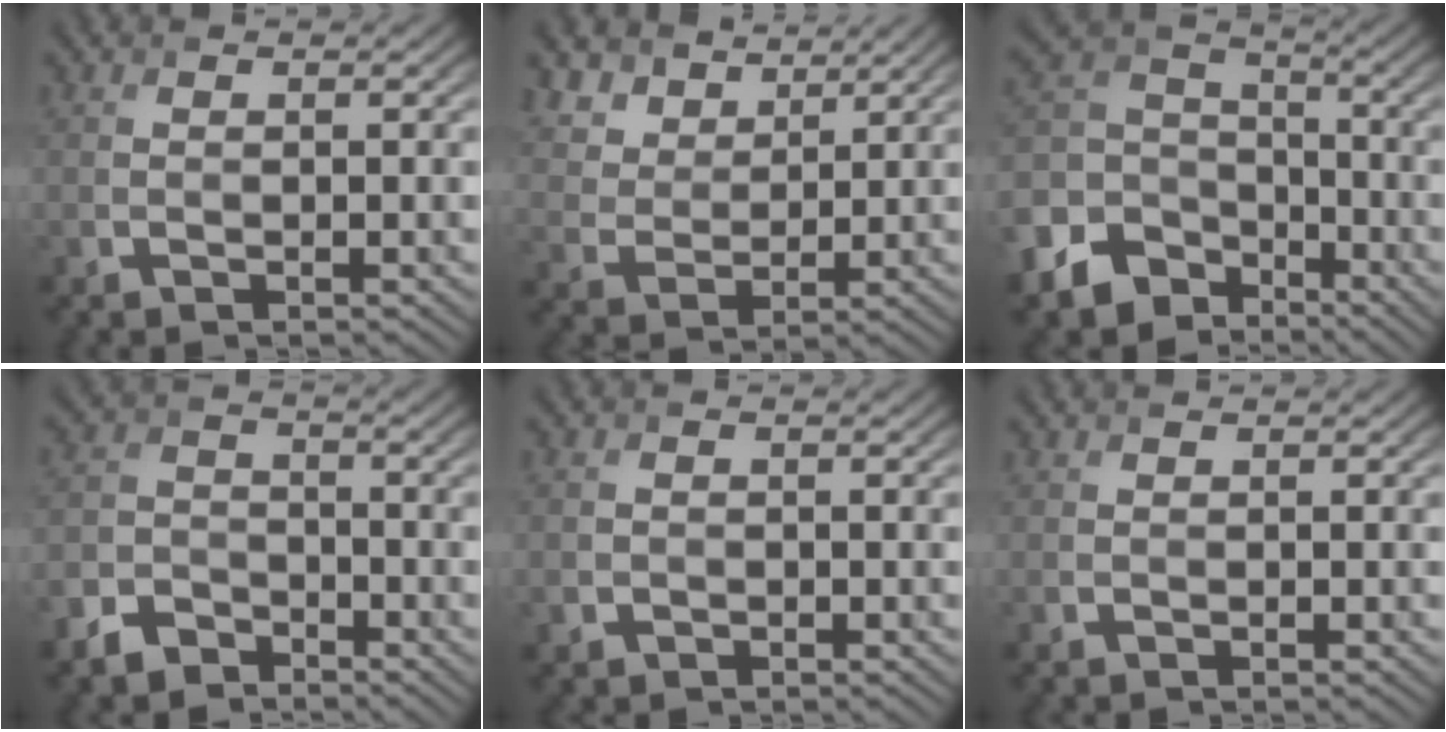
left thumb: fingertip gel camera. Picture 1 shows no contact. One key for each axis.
{"total": 7.5, "fx": 5.3, "fy": 4.4, "fz": 3.1, "tx": -0.095, "ty": -0.009, "tz": 0.116}
{"total": 11.8, "fx": -6.3, "fy": 8.9, "fz": 4.5, "tx": -0.165, "ty": -0.028, "tz": -0.123}
{"total": 5.8, "fx": -4.1, "fy": 3.6, "fz": 1.9, "tx": -0.045, "ty": 0.000, "tz": -0.096}
{"total": 1.3, "fx": -0.5, "fy": 1.2, "fz": 0.2, "tx": 0.000, "ty": -0.005, "tz": -0.011}
{"total": 0.0}